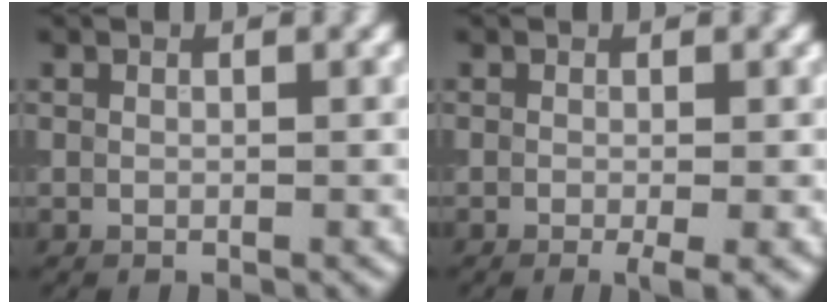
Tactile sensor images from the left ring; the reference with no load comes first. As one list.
[{"total": 1.8, "force": [-0.7, 0.3, 1.6], "torque": [-0.027, -0.009, -0.010]}]